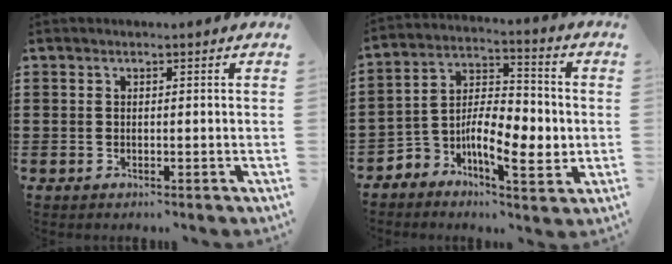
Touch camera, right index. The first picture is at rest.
{"total": 8.2, "force": [-2.3, 4.4, 6.5], "torque": [-0.133, 0.000, -0.044]}